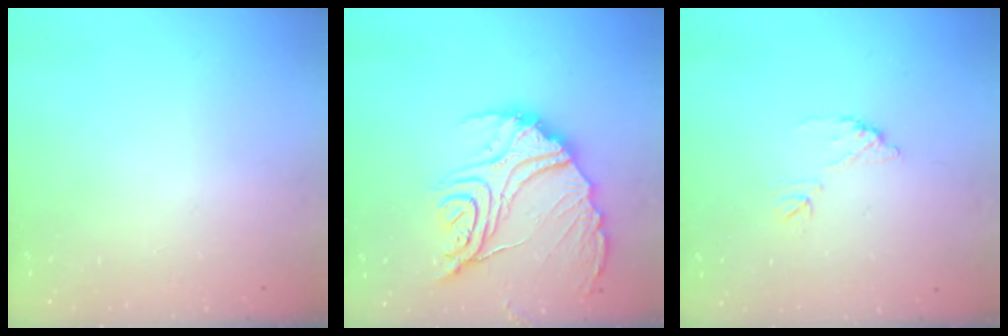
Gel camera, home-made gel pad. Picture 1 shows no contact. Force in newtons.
{"total": 20.8, "press": 20.7, "slide": 1.8}
{"total": 7.4, "press": 7.4, "slide": 0.4}